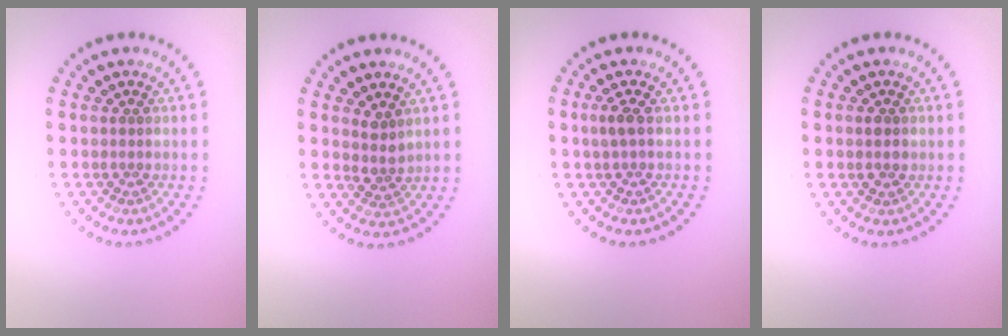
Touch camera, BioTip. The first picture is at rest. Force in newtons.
{"total": 1.6, "press": 1.3, "slide": 1.0}
{"total": 1.1, "press": 1.0, "slide": 0.4}
{"total": 1.0, "press": 1.0, "slide": 0.0}